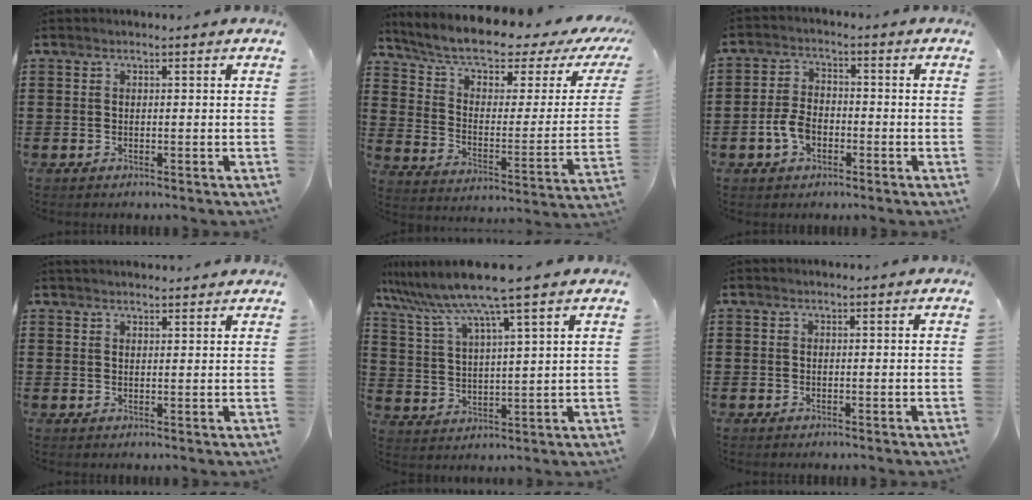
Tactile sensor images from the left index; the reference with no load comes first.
{"total": 6.6, "force": [4.7, 2.2, 4.2], "torque": [-0.101, -0.031, 0.078]}
{"total": 4.9, "force": [-1.7, 3.0, 3.5], "torque": [-0.089, -0.001, -0.039]}
{"total": 1.8, "force": [1.8, 0.1, 0.1], "torque": [-0.006, 0.000, 0.035]}
{"total": 8.6, "force": [7.0, -1.2, 4.9], "torque": [-0.120, -0.045, 0.114]}
{"total": 0.0}